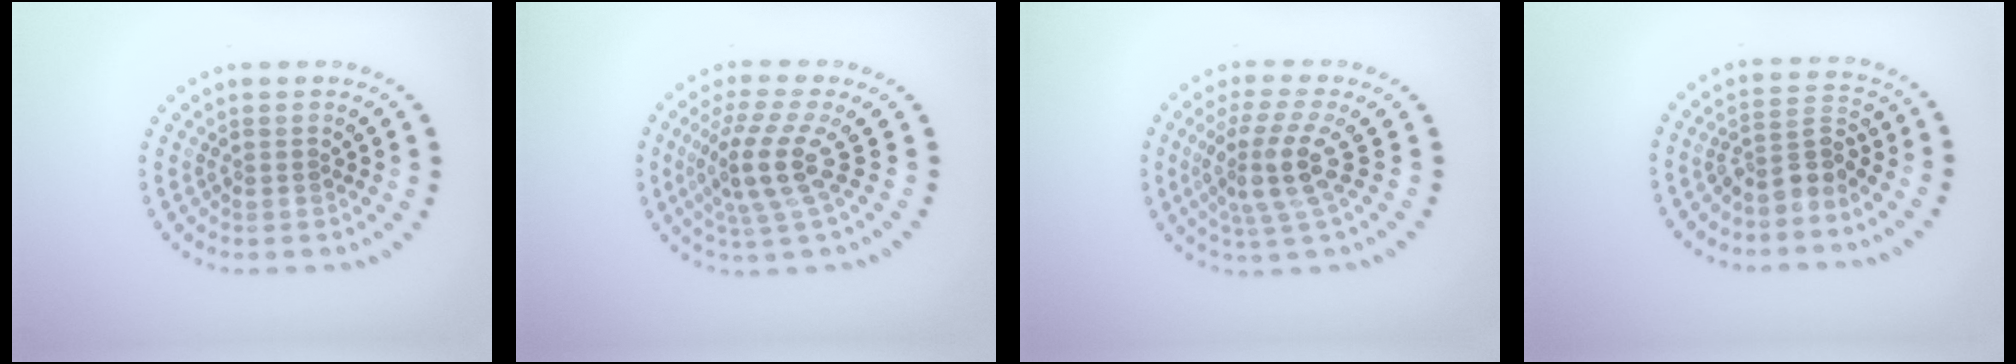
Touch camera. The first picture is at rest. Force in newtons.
{"total": 4.3, "press": 3.1, "slide": 3.0}
{"total": 4.2, "press": 3.2, "slide": 2.8}
{"total": 2.7, "press": 1.9, "slide": 1.9}